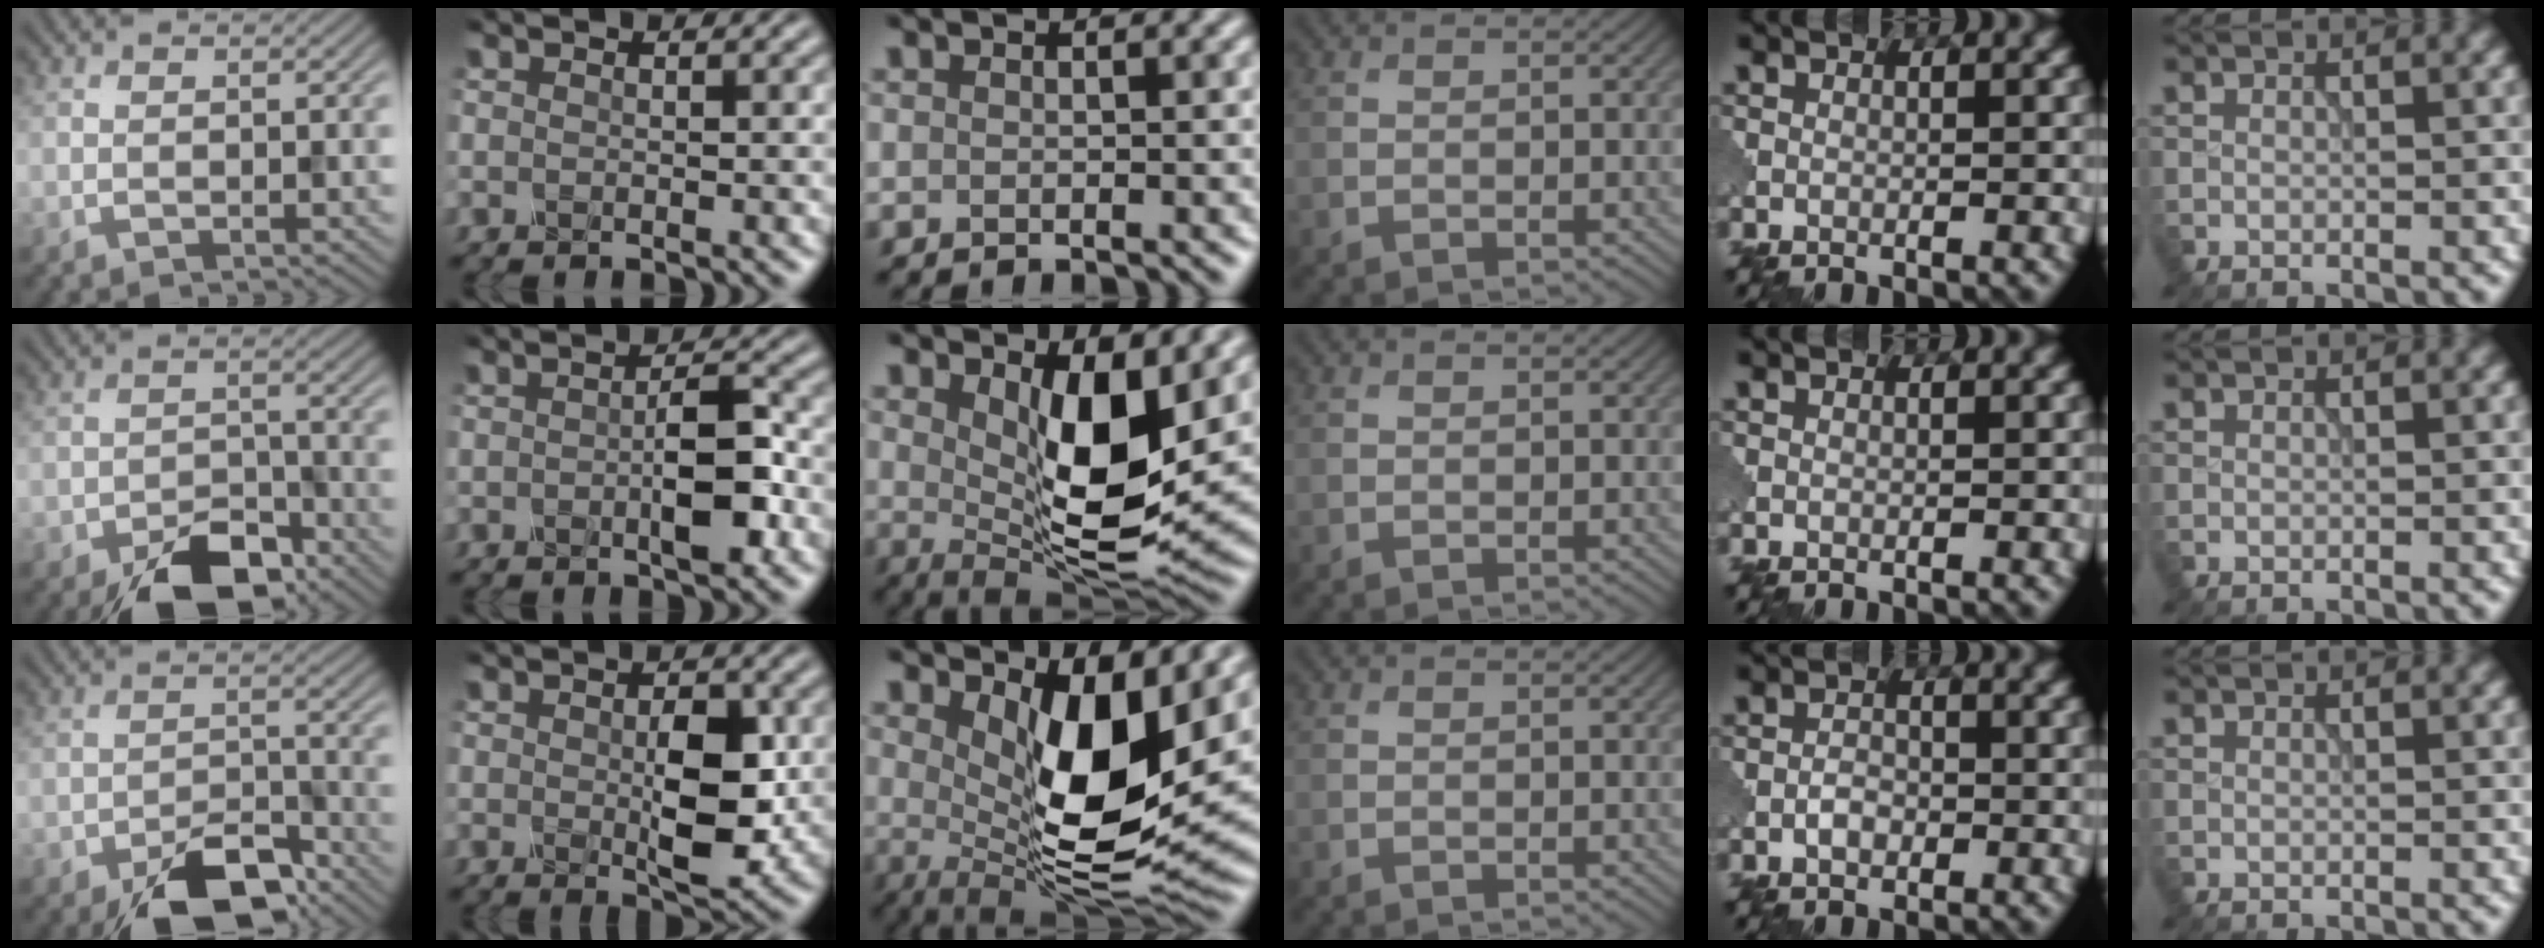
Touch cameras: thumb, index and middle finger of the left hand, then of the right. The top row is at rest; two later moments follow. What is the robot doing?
{"motion": "press", "object": "mechanical pencil"}